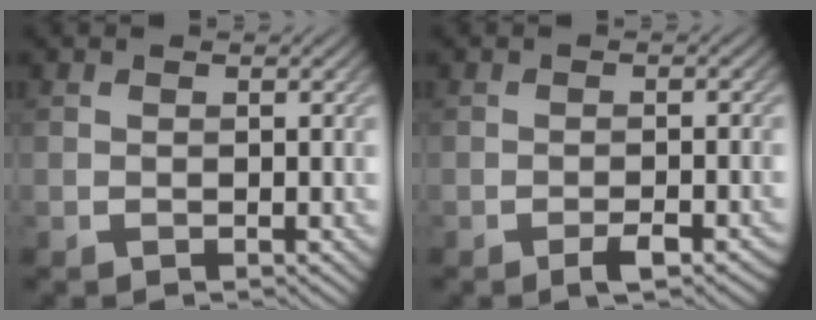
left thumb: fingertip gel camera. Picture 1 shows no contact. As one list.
[{"total": 2.3, "force": [-1.4, 0.4, 1.8], "torque": [-0.028, 0.002, -0.023]}]